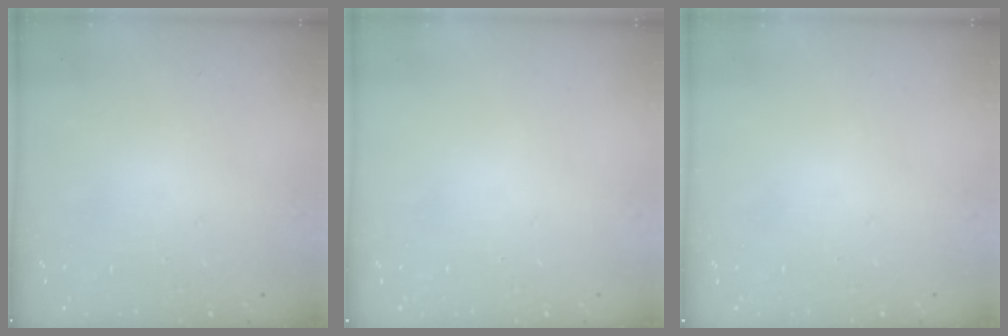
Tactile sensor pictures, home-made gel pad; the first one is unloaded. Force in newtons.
{"total": 0.0}
{"total": 0.0}